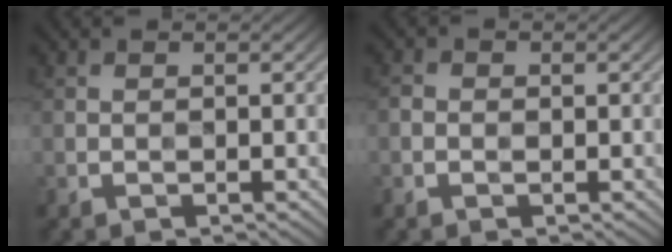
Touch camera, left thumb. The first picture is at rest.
{"total": 1.2, "force": [-0.6, 0.9, 0.4], "torque": [-0.009, 0.001, -0.013]}